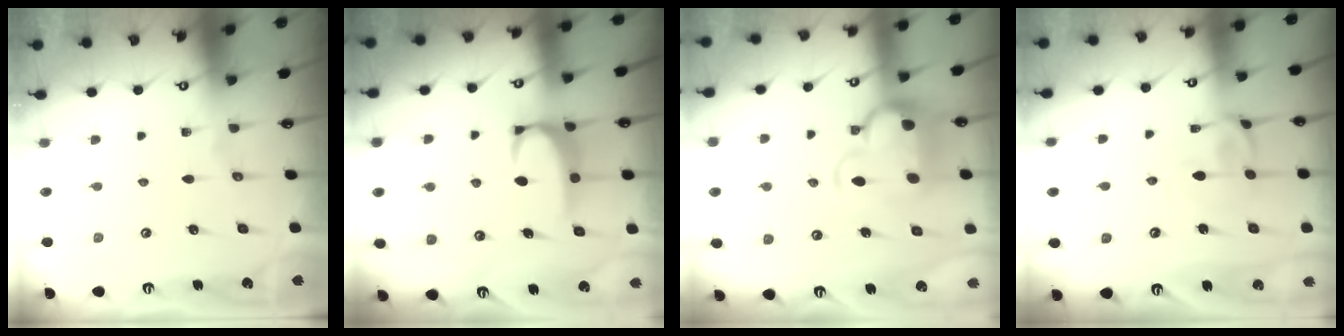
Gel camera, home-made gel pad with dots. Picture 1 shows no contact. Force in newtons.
{"total": 2.6, "press": 2.6, "slide": 0.5}
{"total": 6.0, "press": 5.7, "slide": 1.6}
{"total": 0.7, "press": 0.1, "slide": 0.7}